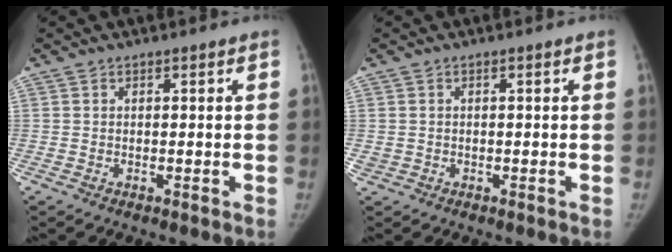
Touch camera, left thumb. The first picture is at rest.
{"total": 0.9, "force": [-0.1, 0.9, 0.2], "torque": [-0.004, 0.002, 0.000]}